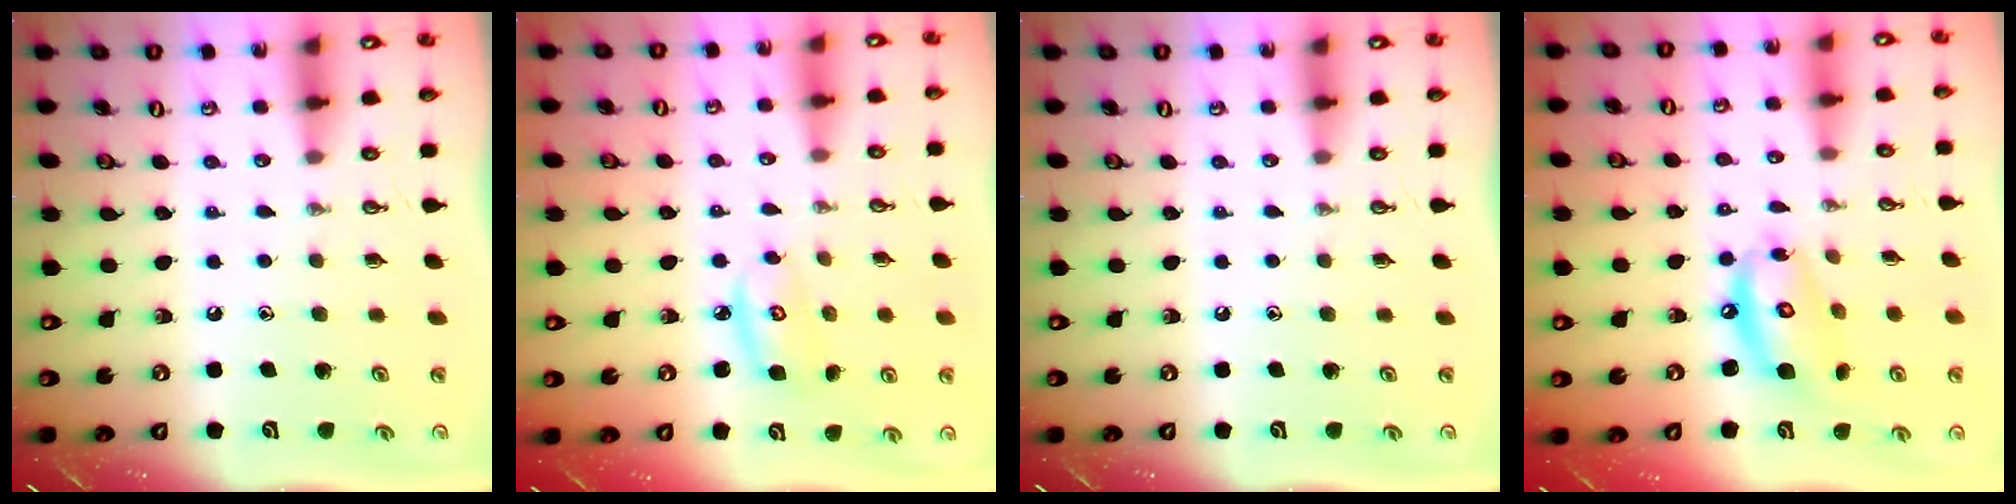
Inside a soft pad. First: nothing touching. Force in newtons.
{"total": 4.4, "press": 4.4, "slide": 0.3}
{"total": 0.0}
{"total": 12.0, "press": 11.9, "slide": 1.2}